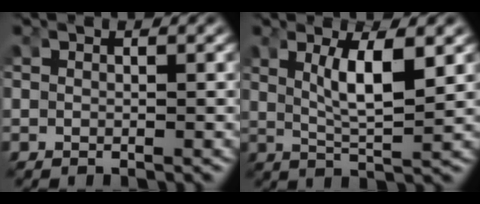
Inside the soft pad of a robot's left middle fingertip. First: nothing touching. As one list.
[{"total": 4.5, "force": [1.2, 0.7, 4.3], "torque": [-0.071, -0.012, 0.034]}]